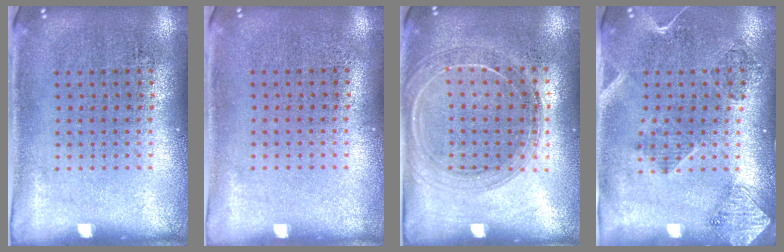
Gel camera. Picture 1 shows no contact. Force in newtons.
{"total": 0.0}
{"total": 1.6, "press": 1.6, "slide": 0.4}
{"total": 1.9, "press": 1.6, "slide": 0.9}